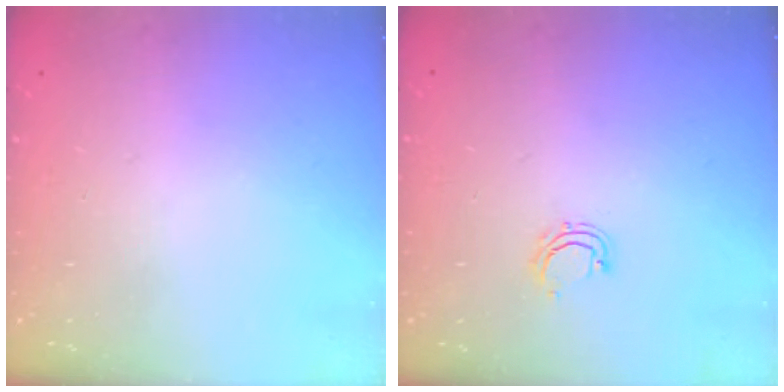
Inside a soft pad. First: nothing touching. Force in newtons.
{"total": 4.9, "press": 4.8, "slide": 0.9}